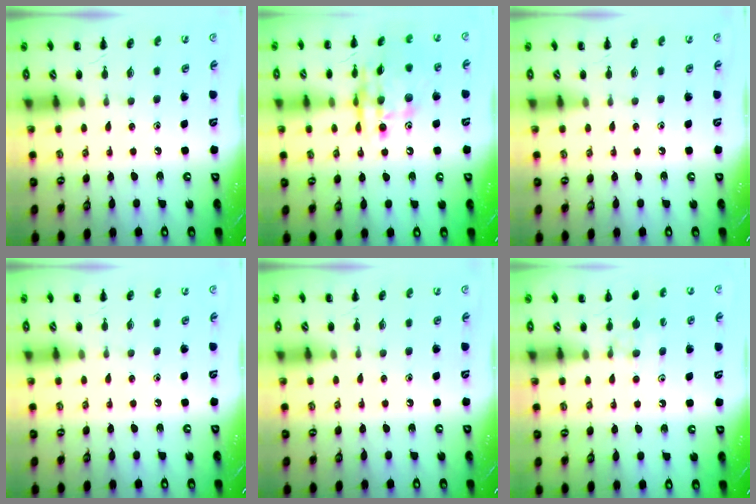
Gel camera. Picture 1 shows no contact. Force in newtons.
{"total": 14.9, "press": 14.4, "slide": 3.9}
{"total": 0.0}
{"total": 0.0}
{"total": 0.0}
{"total": 6.2, "press": 5.8, "slide": 2.2}